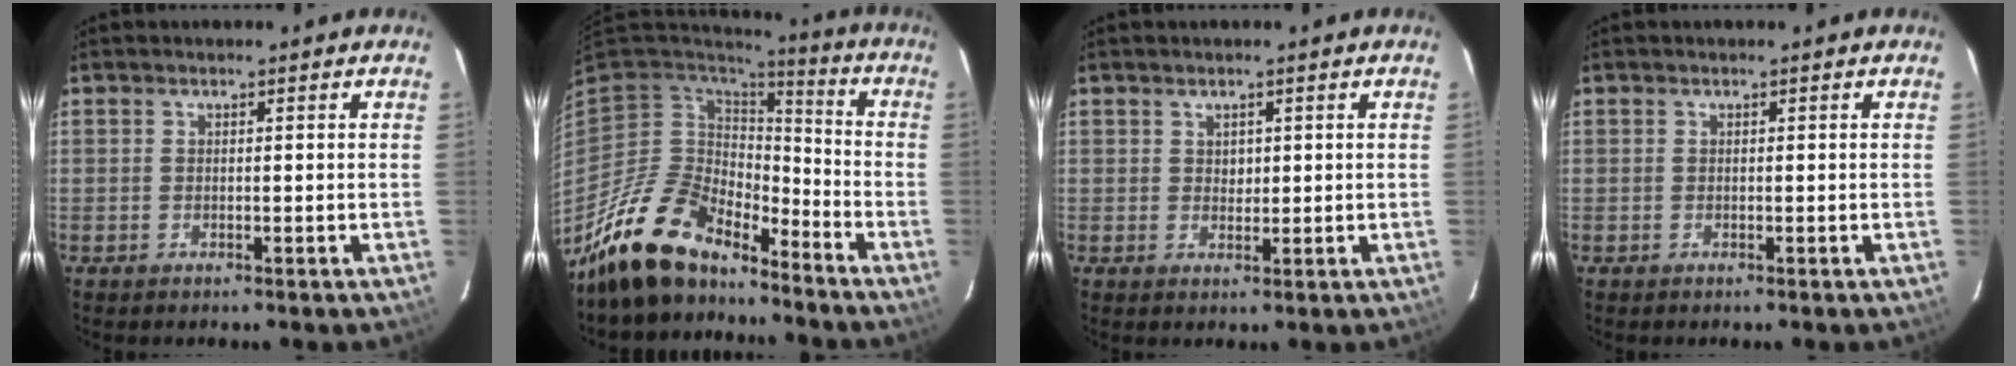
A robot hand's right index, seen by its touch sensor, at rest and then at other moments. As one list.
[{"total": 16.0, "force": [-13.3, 6.0, 6.6], "torque": [-0.138, -0.008, -0.237]}, {"total": 1.5, "force": [0.7, 1.3, 0.4], "torque": [-0.003, 0.003, 0.014]}, {"total": 0.0}]